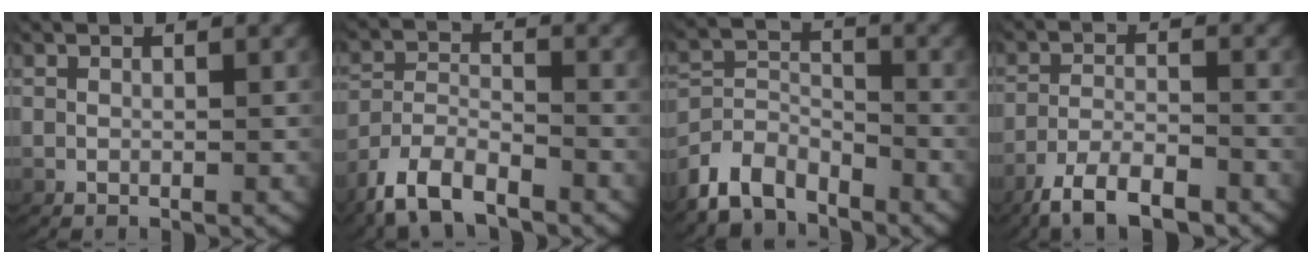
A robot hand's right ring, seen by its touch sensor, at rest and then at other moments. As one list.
[{"total": 5.8, "force": [-4.0, 3.5, 2.3], "torque": [-0.062, -0.017, -0.069]}, {"total": 6.2, "force": [-4.1, 4.1, 2.2], "torque": [-0.055, -0.034, -0.063]}, {"total": 5.9, "force": [-4.6, 2.1, 3.1], "torque": [-0.051, -0.009, -0.074]}]